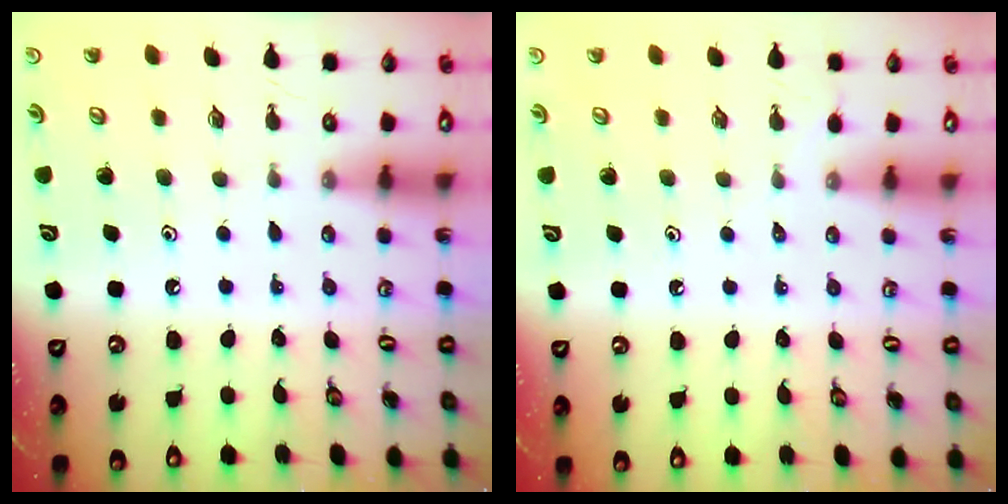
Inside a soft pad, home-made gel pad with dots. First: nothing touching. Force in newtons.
{"total": 2.1, "press": 2.1, "slide": 0.4}